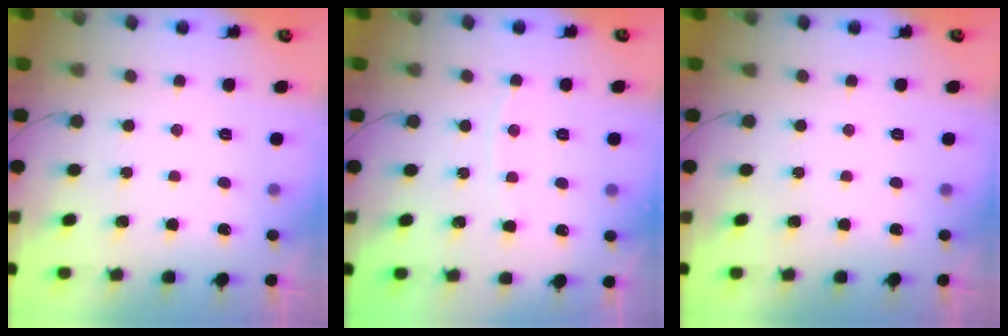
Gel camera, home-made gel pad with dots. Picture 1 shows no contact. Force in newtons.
{"total": 3.6, "press": 3.6, "slide": 0.6}
{"total": 0.0}